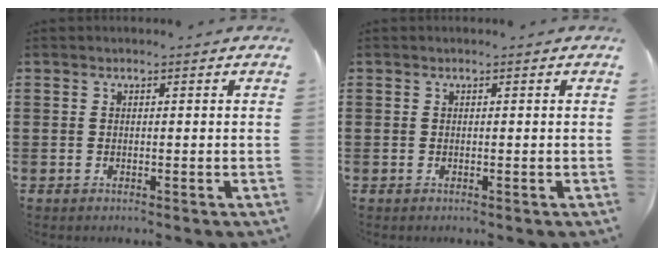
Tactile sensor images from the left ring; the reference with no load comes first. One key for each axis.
{"total": 0.0}